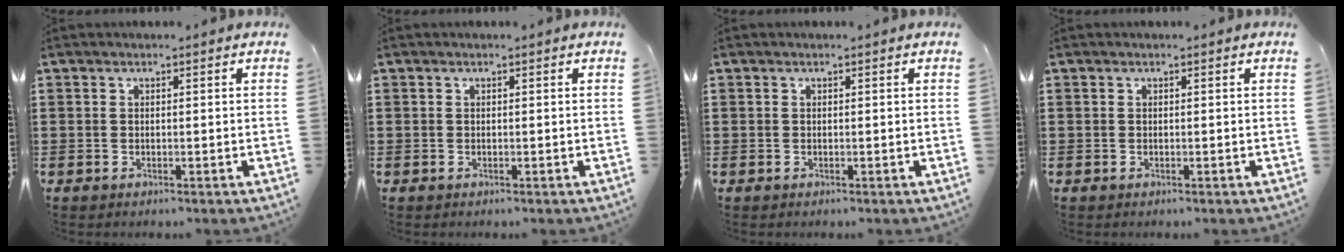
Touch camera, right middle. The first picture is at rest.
{"total": 0.0}
{"total": 0.0}
{"total": 0.0}